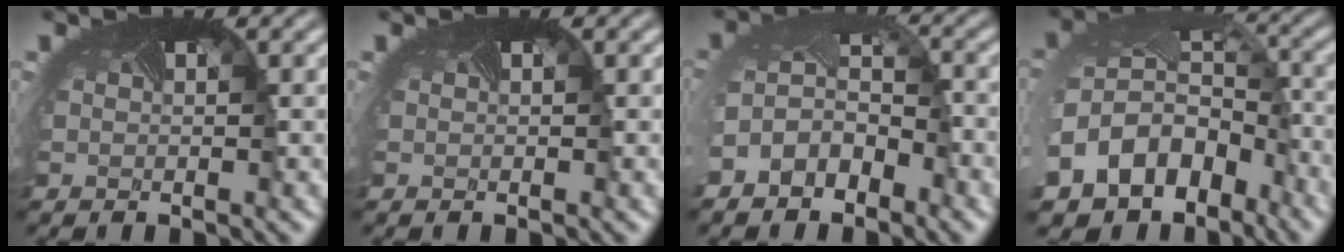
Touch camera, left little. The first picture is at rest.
{"total": 0.0}
{"total": 4.0, "force": [-2.3, 2.6, 2.0], "torque": [-0.057, -0.004, -0.049]}
{"total": 15.7, "force": [-8.4, 12.0, 5.8], "torque": [-0.152, -0.052, -0.119]}